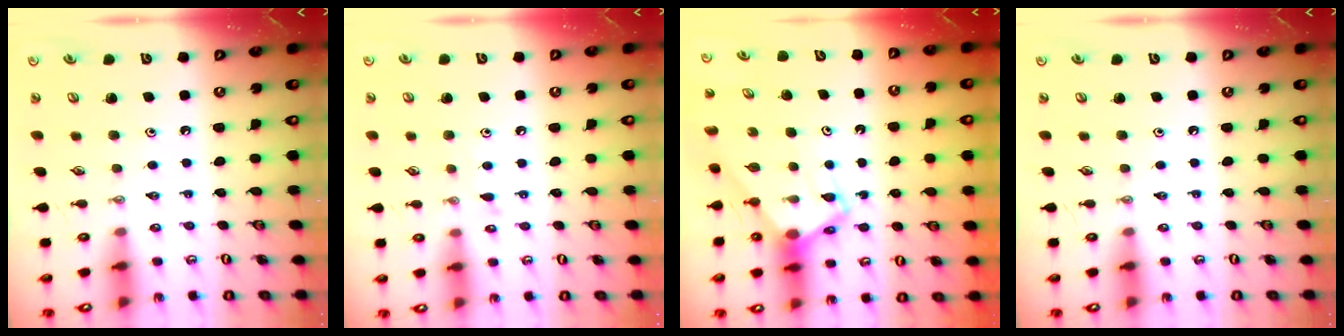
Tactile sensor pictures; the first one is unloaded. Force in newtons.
{"total": 5.3, "press": 5.3, "slide": 0.7}
{"total": 7.7, "press": 7.7, "slide": 0.8}
{"total": 0.0}